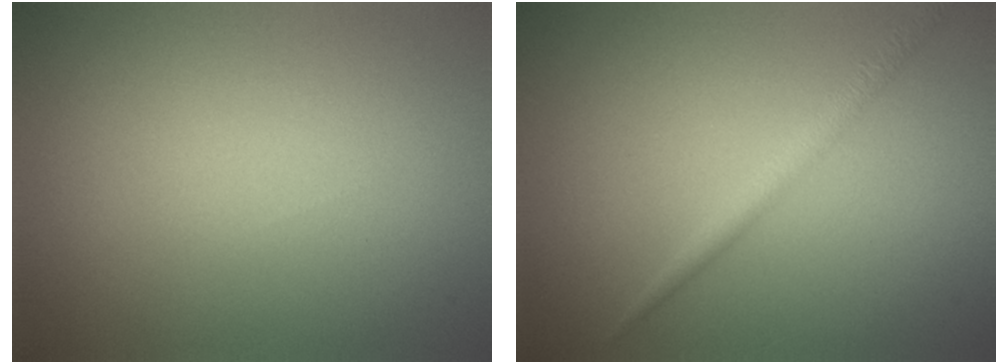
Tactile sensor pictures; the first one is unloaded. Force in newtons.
{"total": 1.8, "press": 1.8, "slide": 0.0}